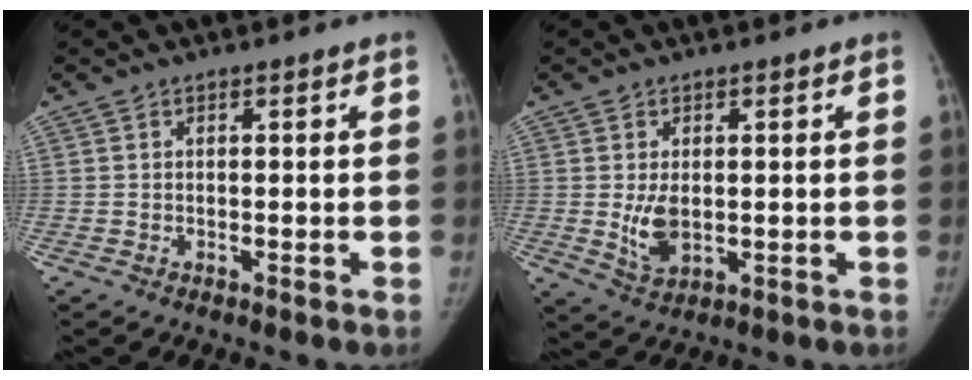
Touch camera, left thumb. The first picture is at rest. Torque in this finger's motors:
{"motor_torque": [0.23, 1.04, 0.39, 0.51, 0.04]}